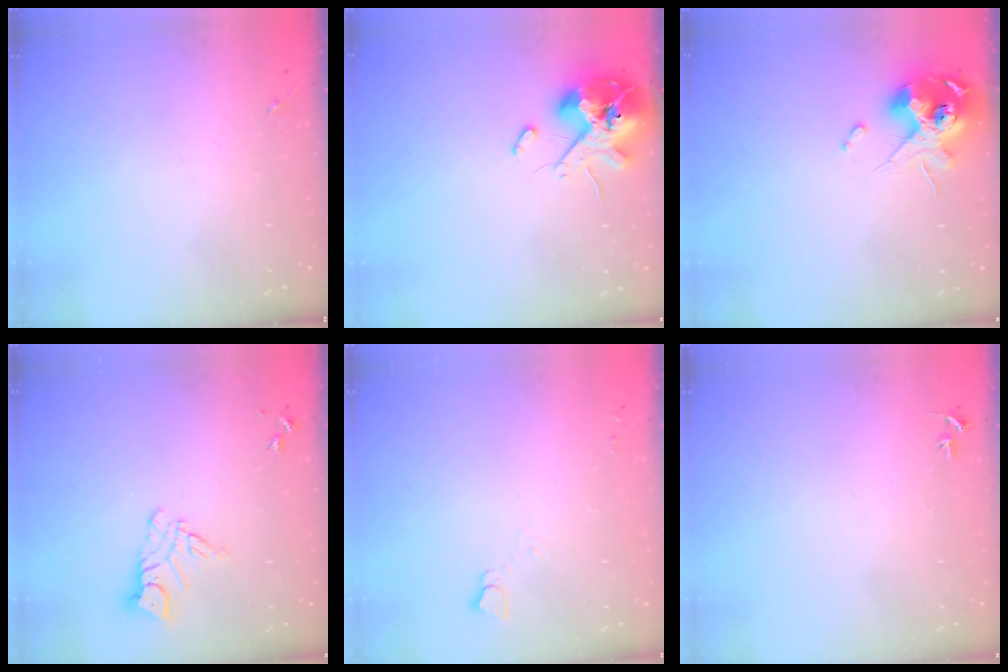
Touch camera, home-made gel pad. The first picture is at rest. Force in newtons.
{"total": 13.9, "press": 13.7, "slide": 2.2}
{"total": 13.2, "press": 13.1, "slide": 1.8}
{"total": 8.6, "press": 8.5, "slide": 0.9}
{"total": 2.8, "press": 2.7, "slide": 0.3}
{"total": 3.1, "press": 3.1, "slide": 0.3}